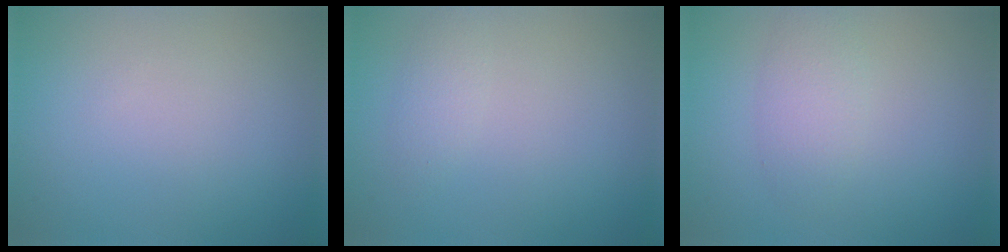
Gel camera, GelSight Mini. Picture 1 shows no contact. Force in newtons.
{"total": 1.2, "press": 1.2, "slide": 0.0}
{"total": 2.3, "press": 2.3, "slide": 0.1}